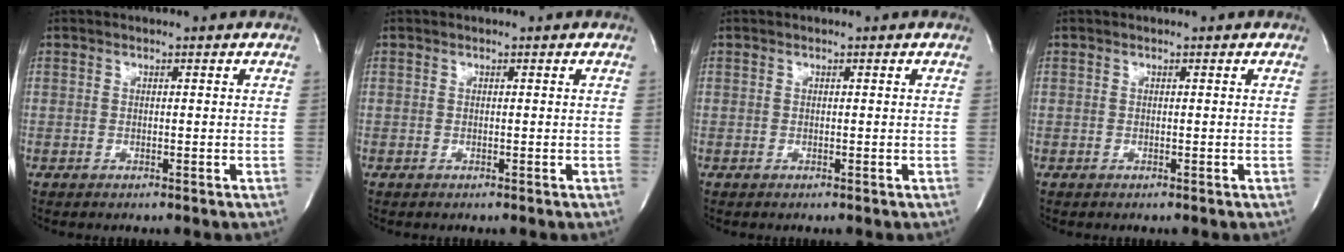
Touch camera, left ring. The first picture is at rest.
{"total": 0.0}
{"total": 0.0}
{"total": 0.0}